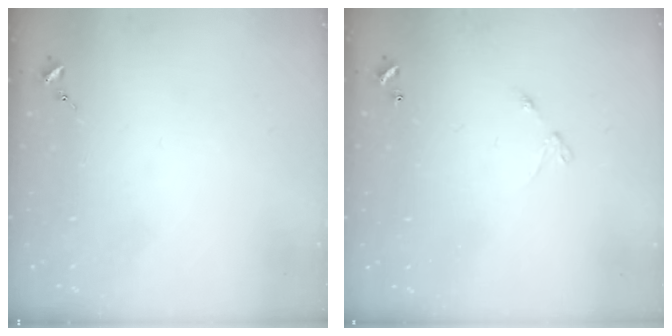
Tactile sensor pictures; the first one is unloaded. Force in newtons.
{"total": 4.2, "press": 4.2, "slide": 0.4}